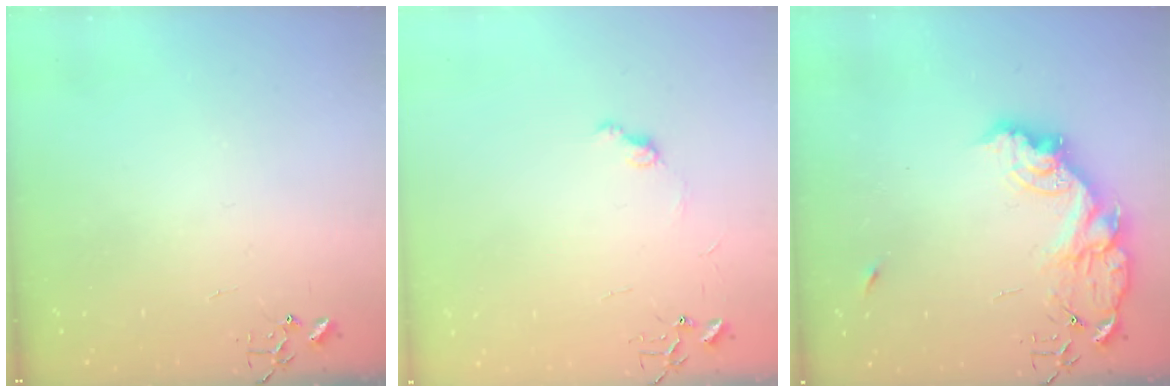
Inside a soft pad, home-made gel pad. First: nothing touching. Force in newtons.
{"total": 5.8, "press": 5.7, "slide": 0.6}
{"total": 15.3, "press": 15.2, "slide": 1.1}